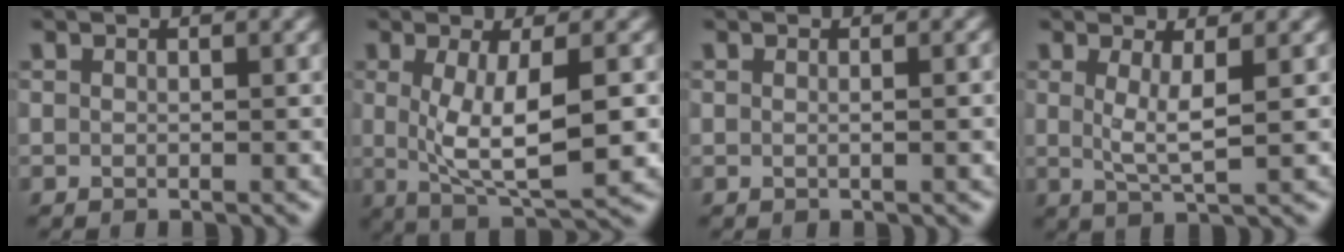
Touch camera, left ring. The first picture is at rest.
{"total": 7.1, "force": [0.1, 2.1, 6.7], "torque": [-0.120, -0.010, 0.004]}
{"total": 1.5, "force": [0.1, 0.6, 1.4], "torque": [-0.013, 0.001, -0.004]}
{"total": 2.9, "force": [0.6, 0.6, 2.8], "torque": [-0.054, -0.008, 0.013]}